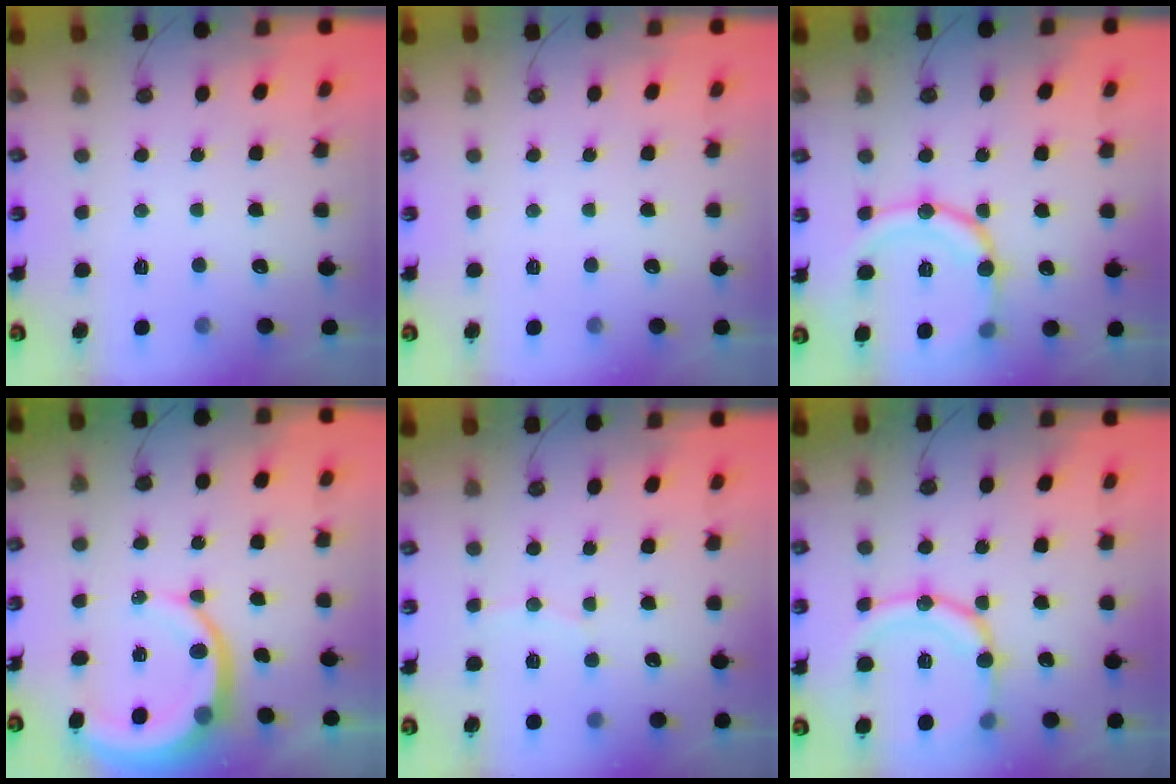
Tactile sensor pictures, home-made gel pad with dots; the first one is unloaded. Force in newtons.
{"total": 0.0}
{"total": 16.3, "press": 16.3, "slide": 1.1}
{"total": 10.0, "press": 9.9, "slide": 1.2}
{"total": 5.3, "press": 5.2, "slide": 0.7}
{"total": 16.9, "press": 16.6, "slide": 3.3}